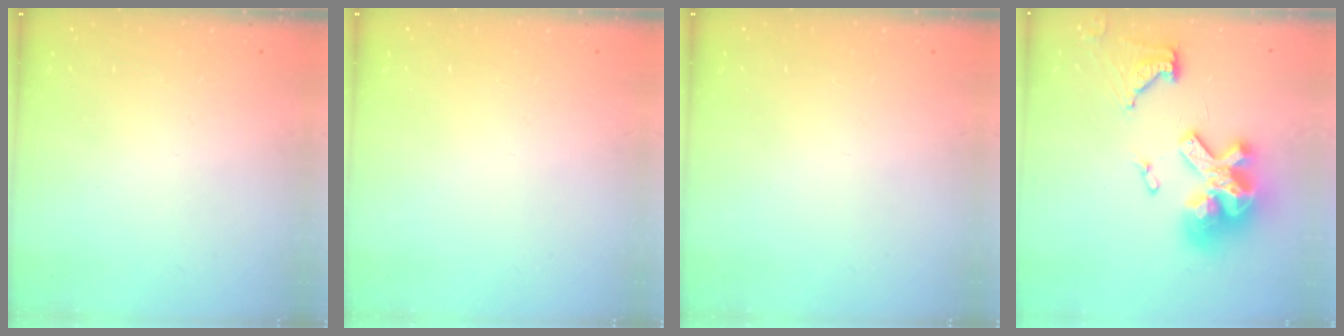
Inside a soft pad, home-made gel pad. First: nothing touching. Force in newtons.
{"total": 0.0}
{"total": 0.0}
{"total": 20.2, "press": 20.1, "slide": 2.1}